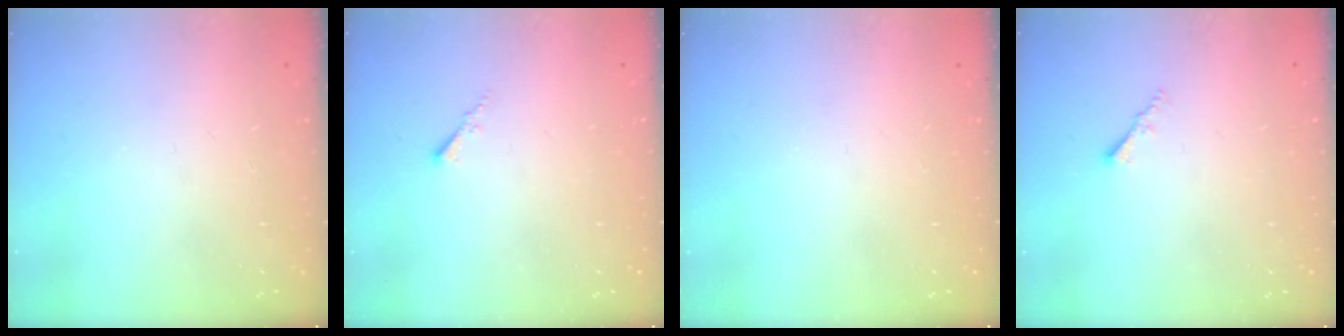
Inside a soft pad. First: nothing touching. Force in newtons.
{"total": 0.0}
{"total": 0.0}
{"total": 1.5, "press": 1.5, "slide": 0.4}